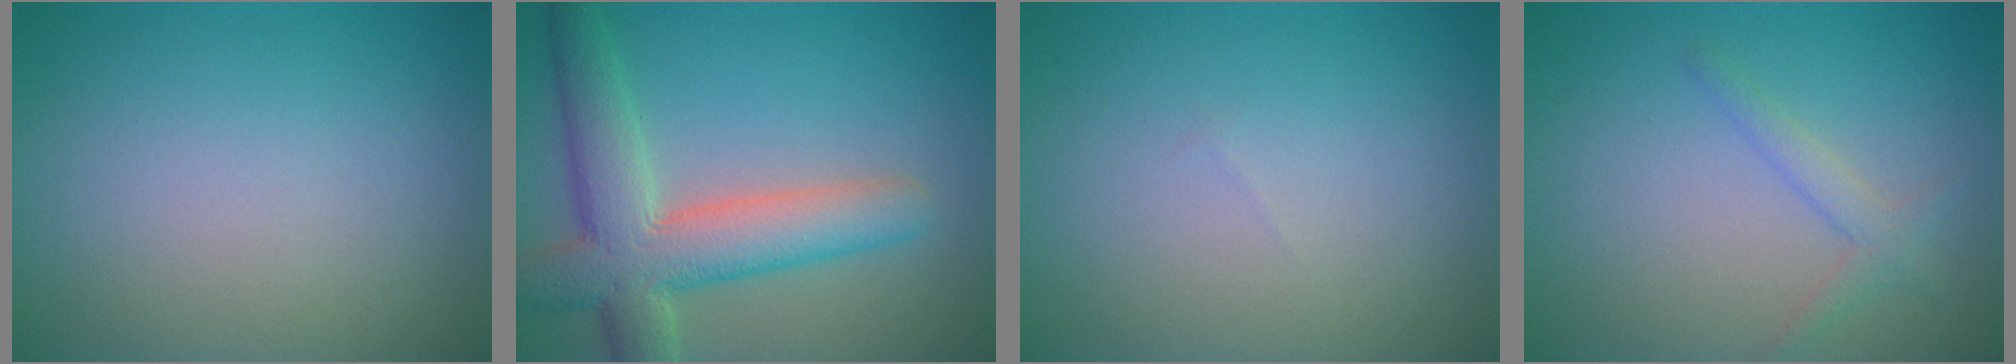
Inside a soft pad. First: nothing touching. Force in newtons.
{"total": 7.6, "press": 7.6, "slide": 0.6}
{"total": 0.0}
{"total": 1.7, "press": 1.7, "slide": 0.1}